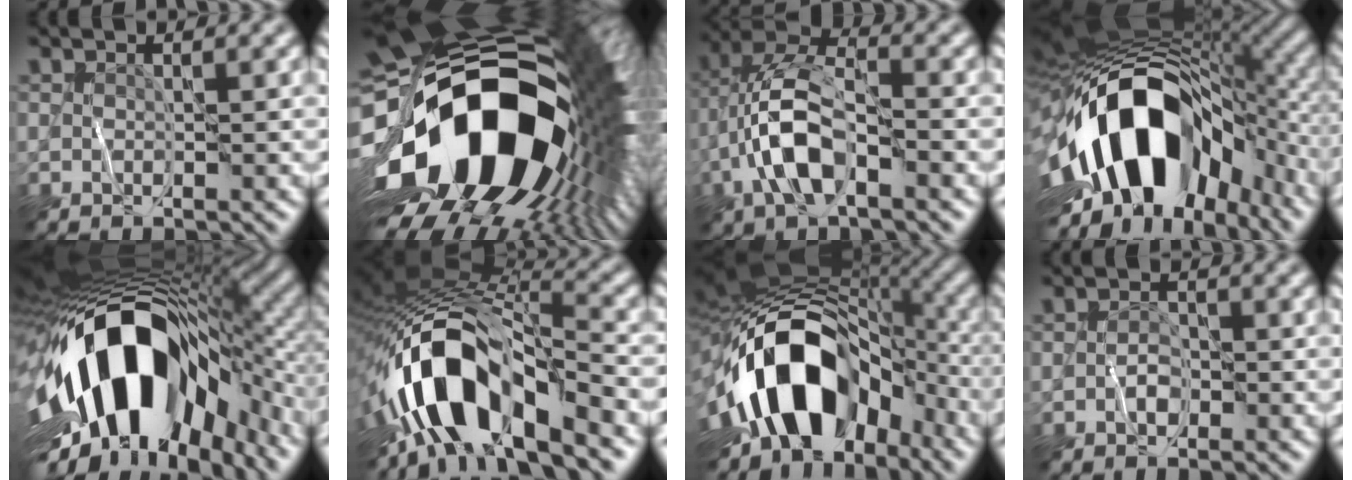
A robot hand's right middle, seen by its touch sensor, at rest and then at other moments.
{"total": 21.6, "force": [-2.5, 14.0, 16.3], "torque": [-0.334, -0.083, -0.014]}
{"total": 7.1, "force": [-2.4, 3.2, 5.9], "torque": [-0.123, 0.012, -0.050]}
{"total": 18.4, "force": [-4.0, 10.5, 14.6], "torque": [-0.265, -0.007, -0.060]}
{"total": 18.3, "force": [-4.2, 9.0, 15.4], "torque": [-0.256, -0.013, -0.066]}
{"total": 11.8, "force": [-6.1, 4.7, 8.9], "torque": [-0.153, 0.005, -0.117]}
{"total": 15.8, "force": [-4.9, 10.1, 11.1], "torque": [-0.180, -0.002, -0.086]}
{"total": 1.4, "force": [-0.4, 0.9, 0.9], "torque": [-0.013, 0.004, -0.009]}